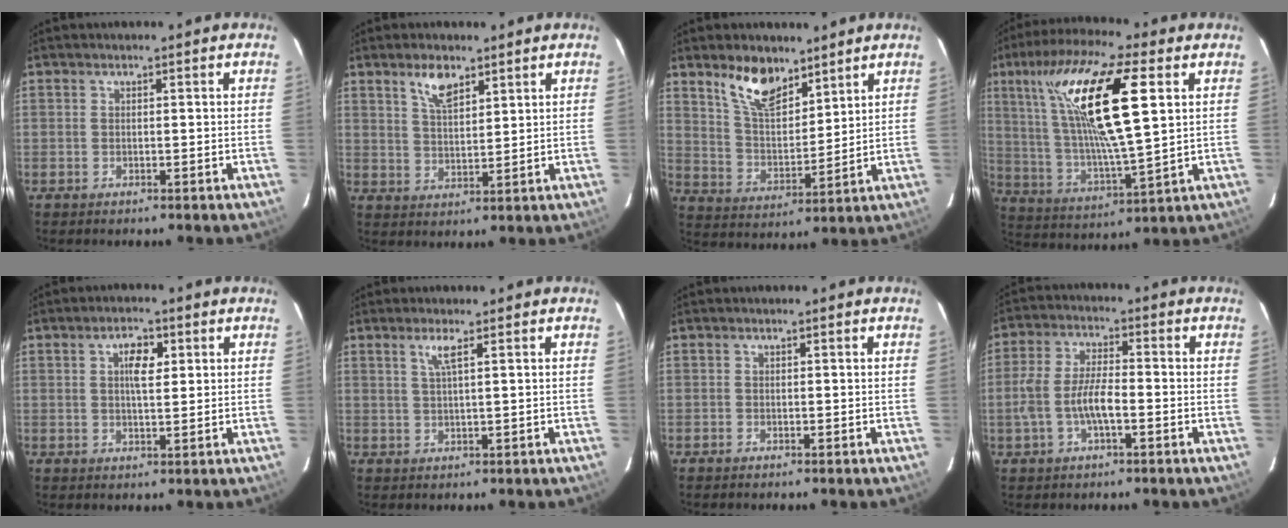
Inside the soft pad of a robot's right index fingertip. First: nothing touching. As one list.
[{"total": 5.6, "force": [3.7, 2.3, 3.6], "torque": [-0.061, 0.000, 0.071]}, {"total": 10.7, "force": [7.6, 4.7, 5.9], "torque": [-0.102, 0.000, 0.147]}, {"total": 20.9, "force": [7.5, 4.7, 19.0], "torque": [-0.354, 0.011, 0.141]}, {"total": 4.4, "force": [1.5, 1.8, 3.7], "torque": [-0.062, 0.007, 0.025]}, {"total": 2.5, "force": [1.3, -0.3, 2.1], "torque": [-0.041, -0.004, 0.026]}, {"total": 0.0}, {"total": 7.6, "force": [-2.3, 2.5, 6.8], "torque": [-0.143, 0.005, -0.042]}]